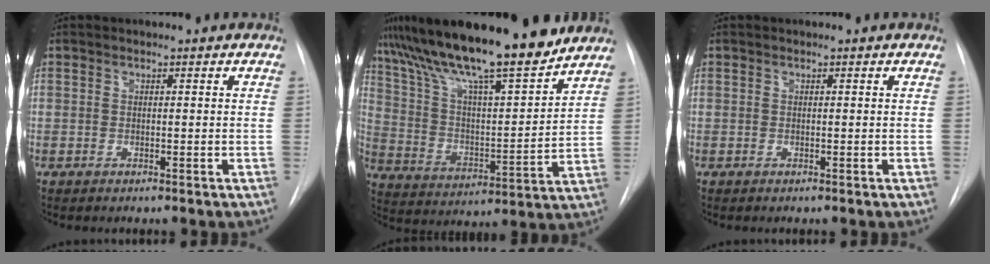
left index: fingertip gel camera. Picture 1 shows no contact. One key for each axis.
{"total": 22.1, "fx": 17.9, "fy": 2.7, "fz": 12.7, "tx": -0.226, "ty": 0.010, "tz": 0.298}
{"total": 0.0}